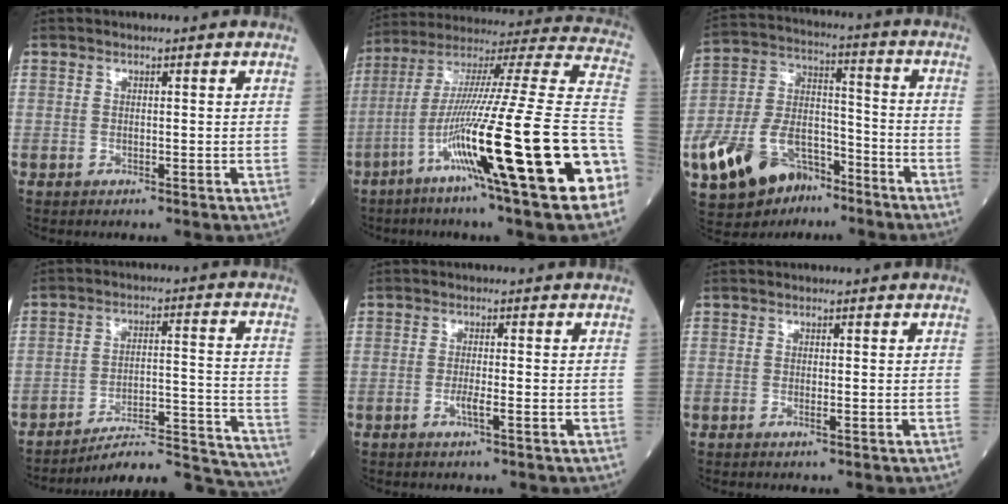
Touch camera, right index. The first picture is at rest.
{"total": 32.4, "force": [-11.4, 1.3, 30.3], "torque": [-0.432, -0.044, -0.207]}
{"total": 15.7, "force": [-9.1, 8.1, 9.9], "torque": [-0.203, 0.005, -0.163]}
{"total": 18.3, "force": [-18.0, -0.6, 3.1], "torque": [-0.020, 0.022, -0.256]}
{"total": 2.2, "force": [-0.9, 0.0, 2.0], "torque": [-0.040, -0.002, -0.017]}
{"total": 0.7, "force": [-0.2, 0.0, 0.7], "torque": [-0.015, -0.002, -0.004]}